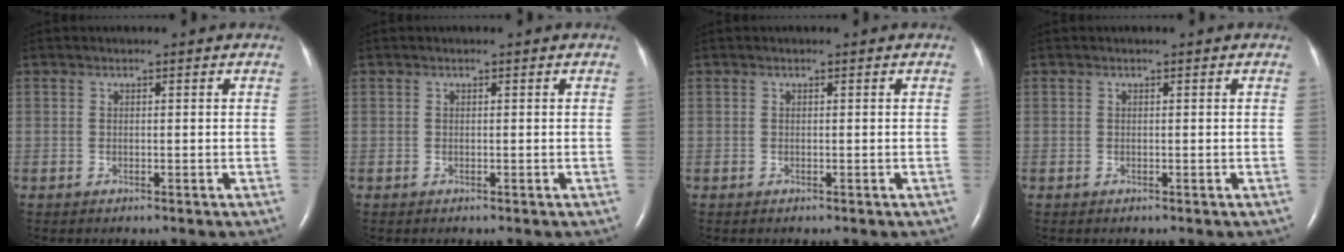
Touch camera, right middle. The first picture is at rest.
{"total": 0.0}
{"total": 0.0}
{"total": 0.0}